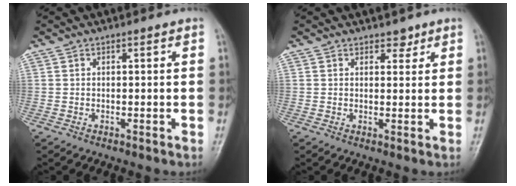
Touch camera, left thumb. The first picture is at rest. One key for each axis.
{"total": 2.1, "fx": 1.6, "fy": 1.2, "fz": 0.7, "tx": 0.009, "ty": -0.009, "tz": 0.019}